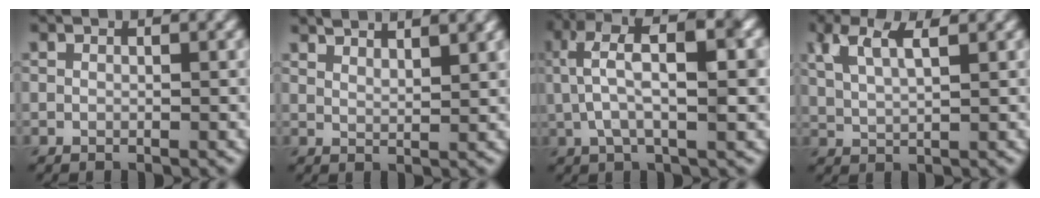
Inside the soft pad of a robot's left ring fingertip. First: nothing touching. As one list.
[{"total": 3.4, "force": [2.9, 0.8, 1.5], "torque": [-0.001, 0.008, 0.032]}, {"total": 7.6, "force": [2.0, 2.6, 6.9], "torque": [-0.125, 0.014, 0.031]}, {"total": 4.0, "force": [2.2, 1.4, 3.0], "torque": [-0.068, 0.006, 0.044]}]